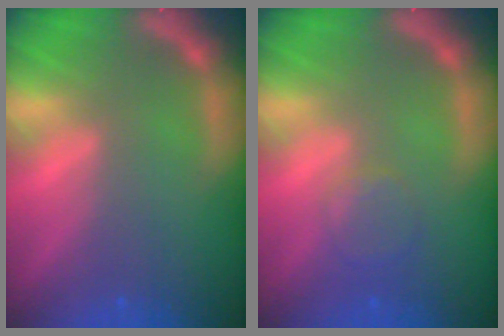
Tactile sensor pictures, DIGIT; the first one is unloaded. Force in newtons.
{"total": 2.4}